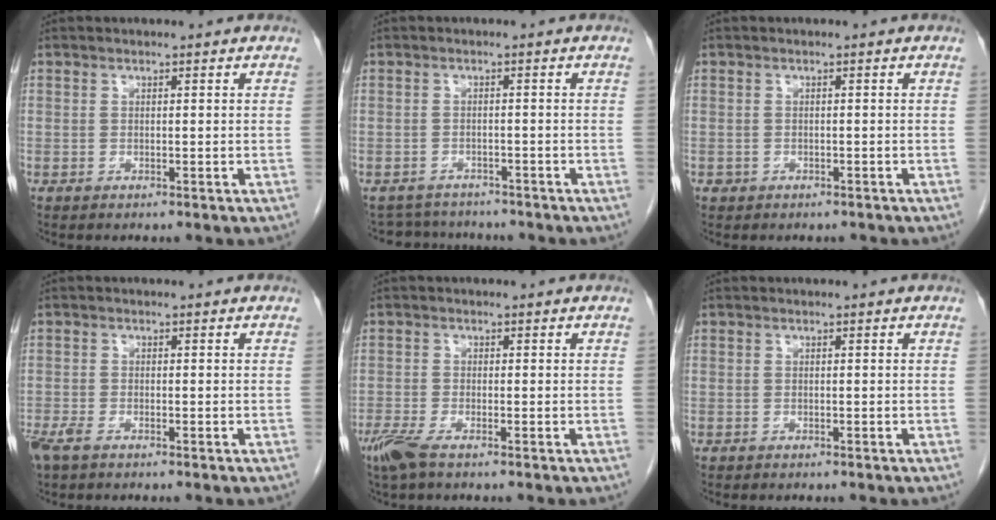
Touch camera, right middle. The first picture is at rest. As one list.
[{"total": 5.1, "force": [-4.9, 1.4, 0.0], "torque": [-0.001, 0.006, -0.073]}, {"total": 1.2, "force": [-0.7, 0.9, 0.1], "torque": [-0.006, 0.004, -0.008]}, {"total": 3.3, "force": [-2.3, 1.1, 2.1], "torque": [-0.050, -0.008, -0.041]}, {"total": 3.5, "force": [-2.4, 0.5, 2.5], "torque": [-0.059, -0.010, -0.052]}, {"total": 0.0}]